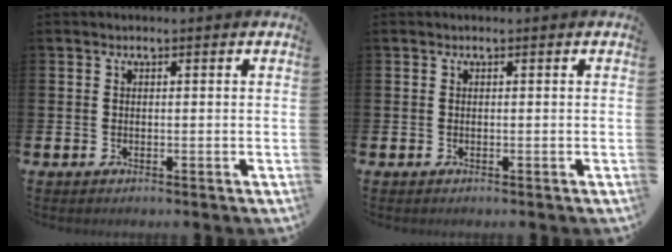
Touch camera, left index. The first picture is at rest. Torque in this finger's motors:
{"motor_torque": [-0.01, 0.00, 0.00, 0.01]}